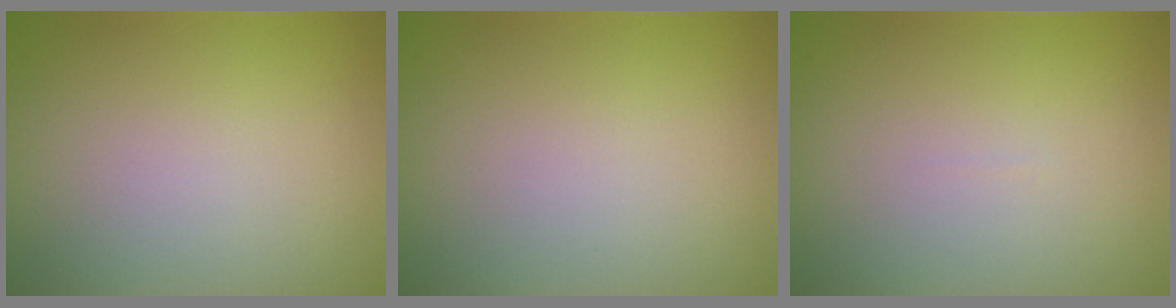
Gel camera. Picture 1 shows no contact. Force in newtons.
{"total": 0.0}
{"total": 0.0}